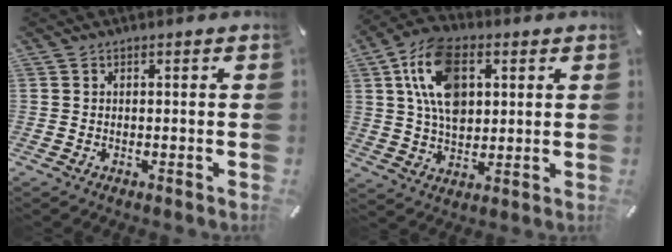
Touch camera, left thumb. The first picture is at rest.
{"total": 14.4, "force": [4.0, 9.5, 10.1], "torque": [-0.217, 0.006, 0.071]}